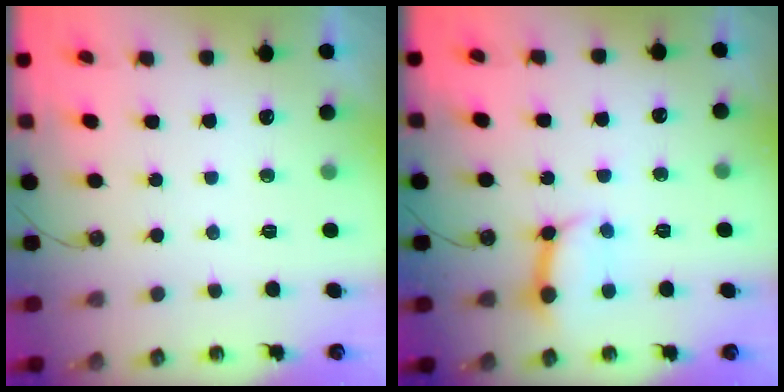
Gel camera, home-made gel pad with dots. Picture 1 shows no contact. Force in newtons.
{"total": 10.8, "press": 10.7, "slide": 1.4}